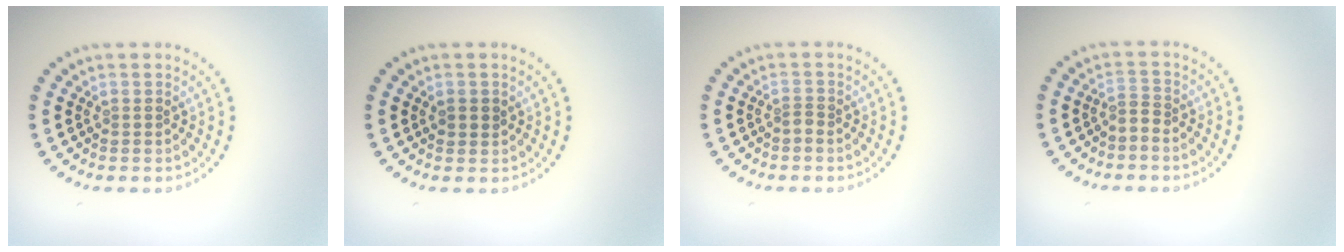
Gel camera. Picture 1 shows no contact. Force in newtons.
{"total": 1.2, "press": 1.1, "slide": 0.4}
{"total": 0.9, "press": 0.5, "slide": 0.7}
{"total": 1.1, "press": 0.5, "slide": 0.9}